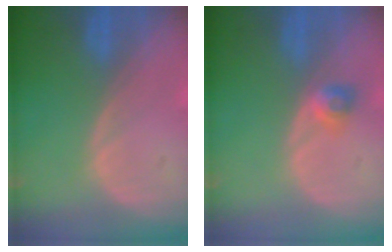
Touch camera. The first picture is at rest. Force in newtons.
{"total": 2.5, "press": 2.2, "slide": 1.3}